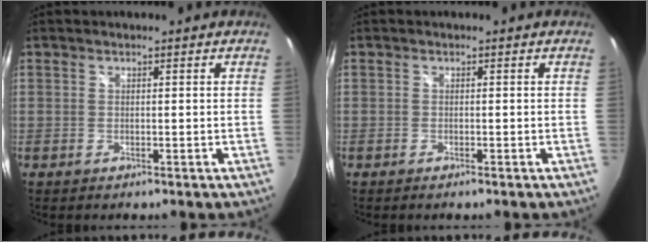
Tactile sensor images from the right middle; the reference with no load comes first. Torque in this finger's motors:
{"motor_torque": [-0.52, -0.36, 0.04, 0.00]}